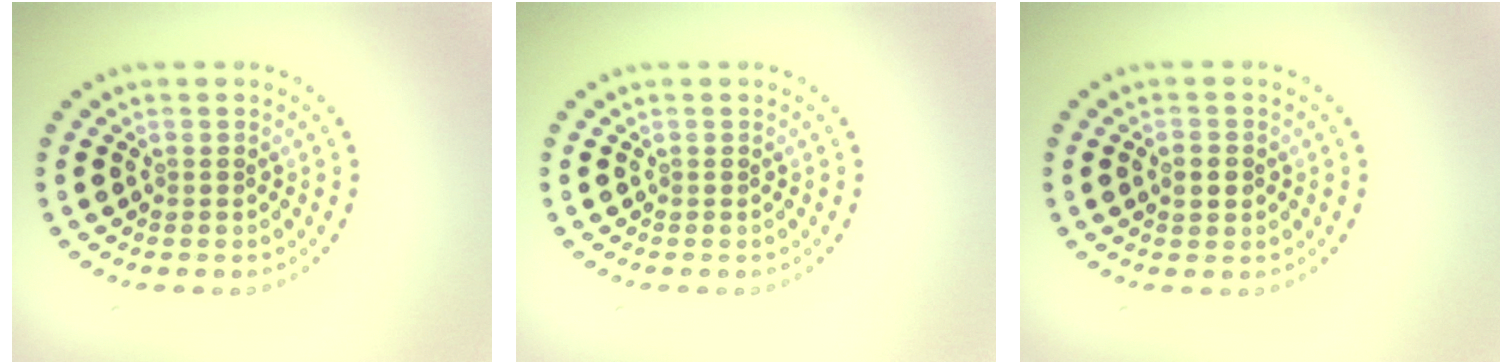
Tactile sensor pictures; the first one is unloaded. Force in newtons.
{"total": 0.0}
{"total": 1.5, "press": 1.5, "slide": 0.1}